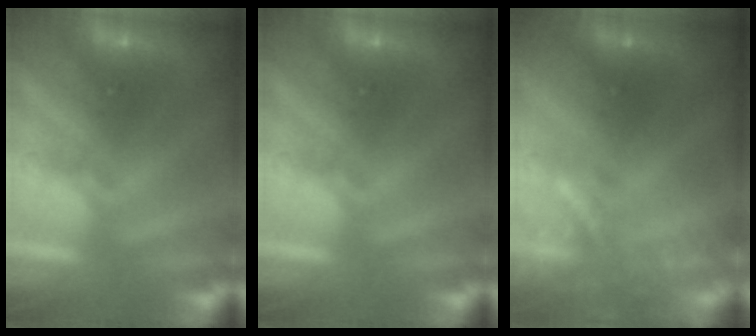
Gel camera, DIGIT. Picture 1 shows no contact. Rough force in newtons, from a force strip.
{"total": 0.0}
{"total": 2.1}